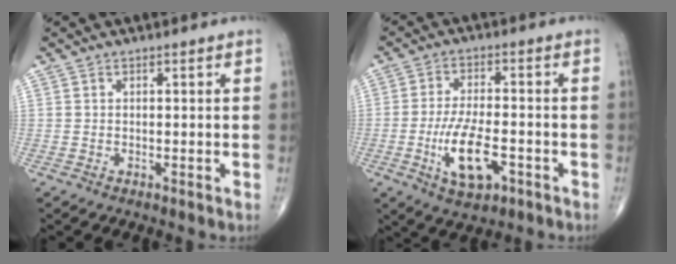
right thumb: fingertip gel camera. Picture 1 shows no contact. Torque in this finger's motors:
{"motor_torque": [1.38, -0.54, 0.53, 0.38, 0.13]}